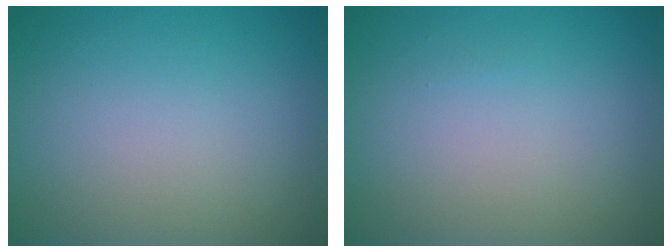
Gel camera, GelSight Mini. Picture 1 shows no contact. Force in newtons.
{"total": 0.0}